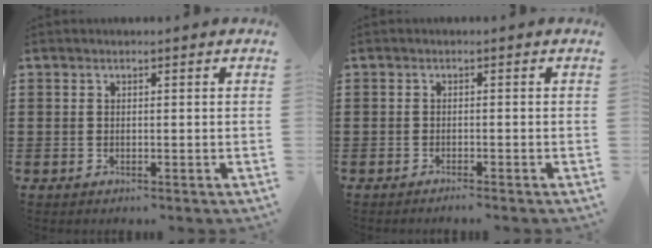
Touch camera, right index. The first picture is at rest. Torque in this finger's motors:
{"motor_torque": [-0.85, 1.13, -0.21, 0.00]}